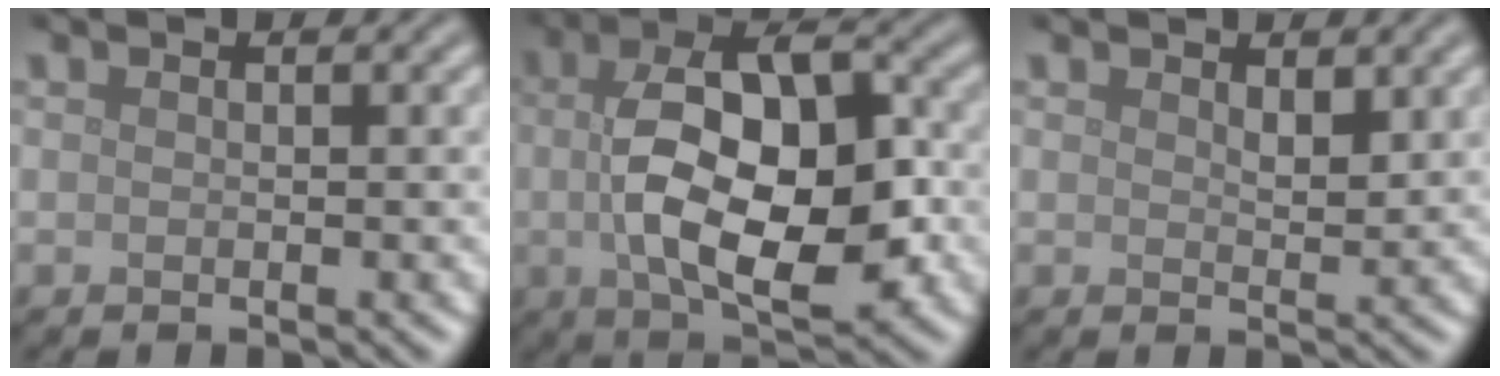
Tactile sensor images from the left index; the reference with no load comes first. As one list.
[{"total": 11.6, "force": [-0.7, 5.7, 10.1], "torque": [-0.162, -0.006, -0.008]}, {"total": 1.4, "force": [0.8, 0.6, 1.0], "torque": [-0.015, -0.005, 0.017]}]